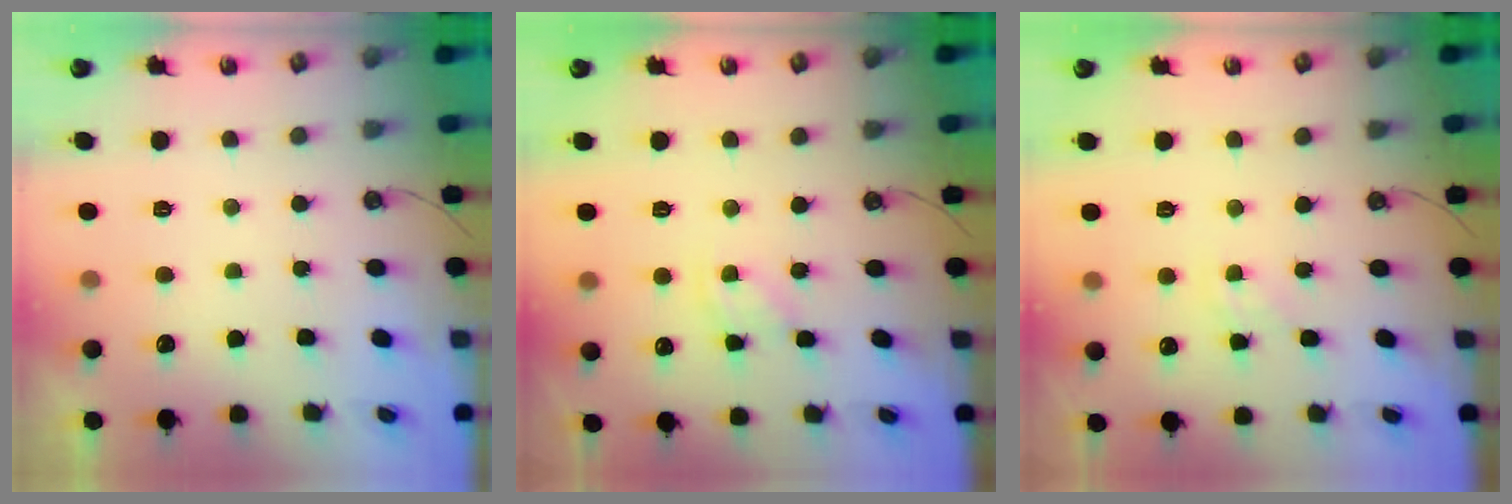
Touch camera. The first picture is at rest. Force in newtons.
{"total": 3.0, "press": 3.0, "slide": 0.4}
{"total": 1.1, "press": 1.1, "slide": 0.2}